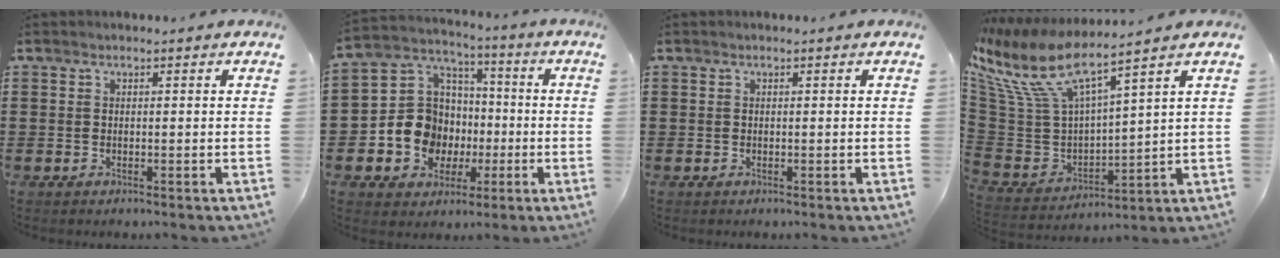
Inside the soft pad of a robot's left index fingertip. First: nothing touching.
{"total": 10.4, "force": [-2.0, 9.6, 3.6], "torque": [-0.123, 0.012, -0.034]}
{"total": 0.0}
{"total": 9.6, "force": [6.4, 2.6, 6.6], "torque": [-0.173, -0.048, 0.106]}